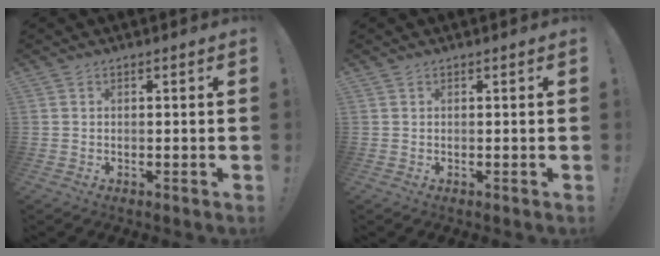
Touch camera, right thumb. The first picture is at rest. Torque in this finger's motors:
{"motor_torque": [-0.15, -0.24, 0.31, -0.27, -0.04]}